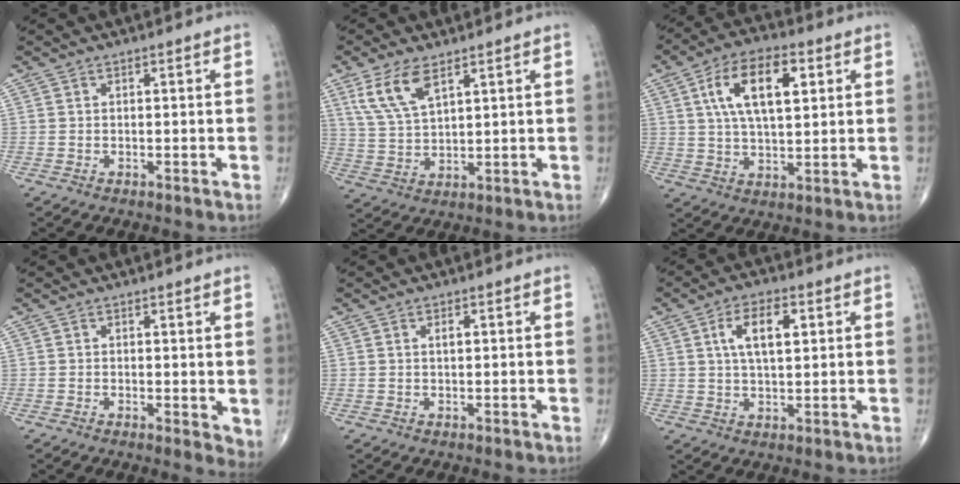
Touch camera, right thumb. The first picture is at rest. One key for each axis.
{"total": 8.7, "fx": 4.8, "fy": 3.5, "fz": 6.3, "tx": -0.125, "ty": -0.014, "tz": 0.105}
{"total": 13.9, "fx": 4.4, "fy": 6.6, "fz": 11.5, "tx": -0.194, "ty": 0.001, "tz": 0.076}
{"total": 3.4, "fx": 0.3, "fy": 1.4, "fz": 3.1, "tx": -0.039, "ty": -0.012, "tz": 0.003}
{"total": 1.4, "fx": 0.5, "fy": 0.6, "fz": 1.1, "tx": -0.019, "ty": 0.000, "tz": 0.008}
{"total": 8.3, "fx": 2.5, "fy": 3.9, "fz": 6.9, "tx": -0.114, "ty": 0.000, "tz": 0.045}